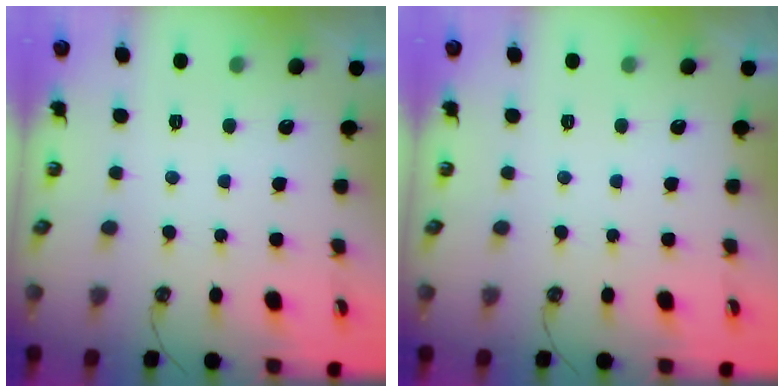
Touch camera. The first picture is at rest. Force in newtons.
{"total": 0.0}